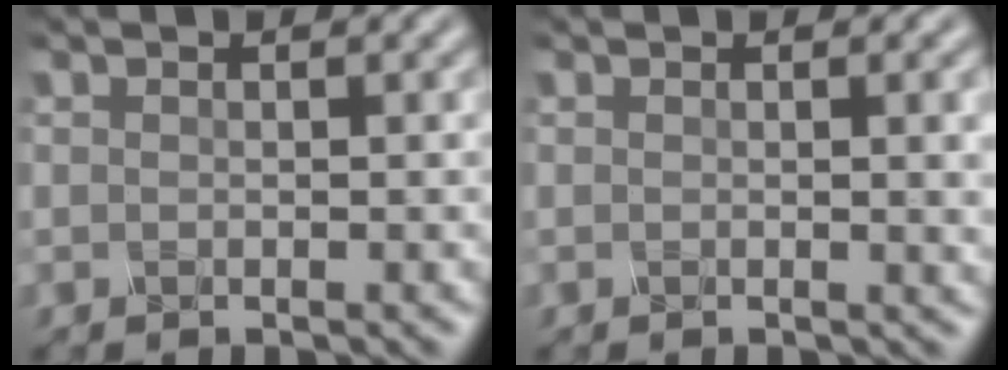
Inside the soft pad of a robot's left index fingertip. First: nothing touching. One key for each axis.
{"total": 3.0, "fx": 0.3, "fy": 1.0, "fz": 2.9, "tx": -0.025, "ty": 0.003, "tz": 0.000}